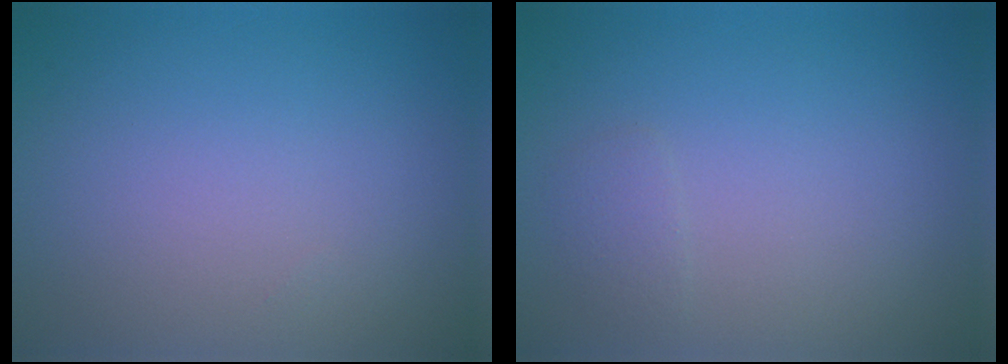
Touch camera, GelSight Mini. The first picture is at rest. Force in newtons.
{"total": 0.9, "press": 0.9, "slide": 0.0}